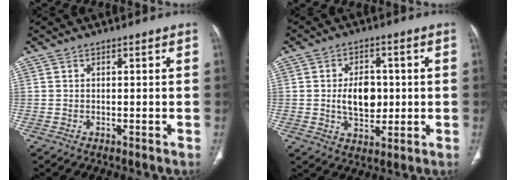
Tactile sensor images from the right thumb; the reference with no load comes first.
{"total": 8.7, "force": [0.1, 5.8, 6.5], "torque": [-0.080, 0.000, 0.006]}